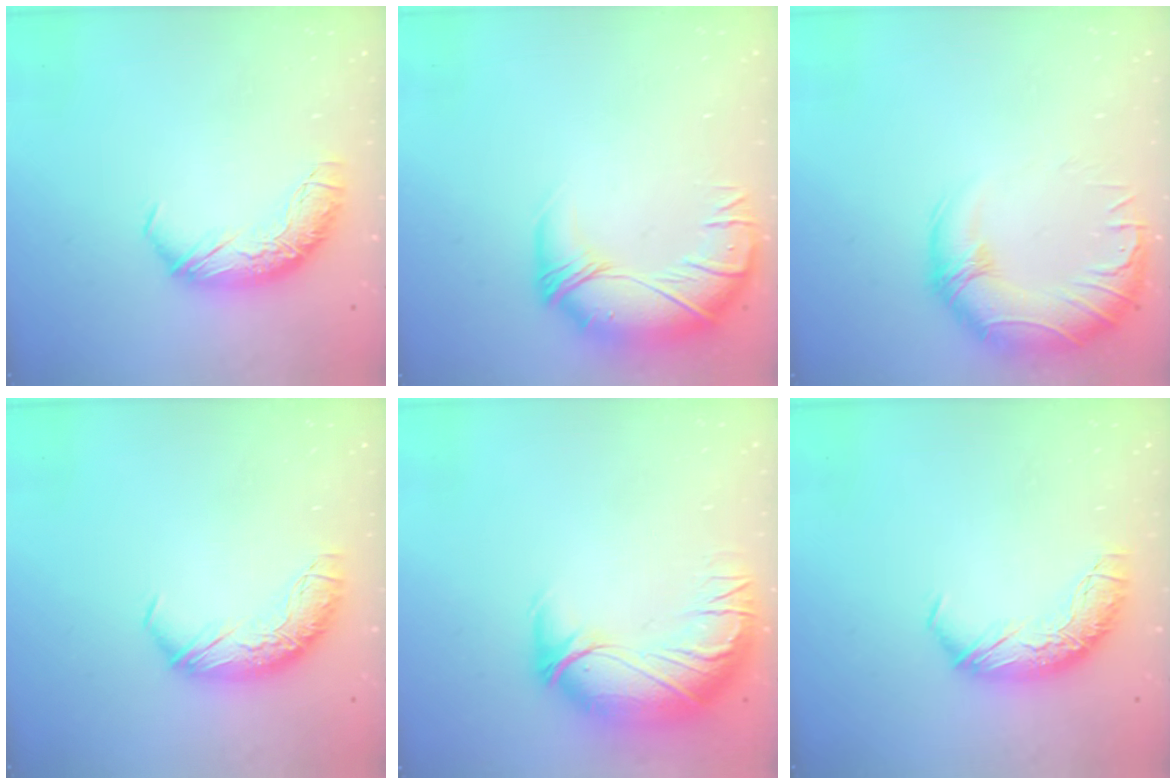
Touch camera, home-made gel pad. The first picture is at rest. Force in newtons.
{"total": 3.4, "press": 1.1, "slide": 3.2}
{"total": 3.3, "press": 0.2, "slide": 3.3}
{"total": 0.0}
{"total": 3.7, "press": 2.1, "slide": 3.0}
{"total": 0.0}